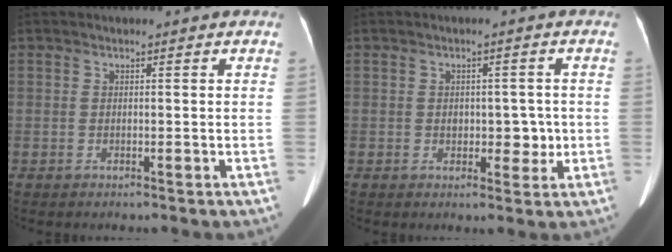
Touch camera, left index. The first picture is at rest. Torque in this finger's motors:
{"motor_torque": [0.02, 0.05, 0.04, 0.00]}